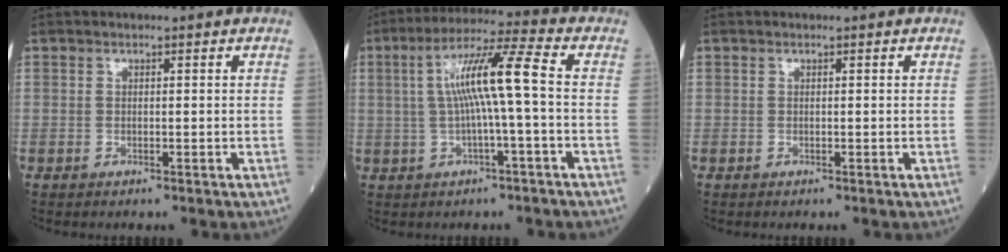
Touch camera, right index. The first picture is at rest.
{"total": 9.8, "force": [0.3, -0.4, 9.8], "torque": [-0.180, 0.022, 0.004]}
{"total": 0.0}